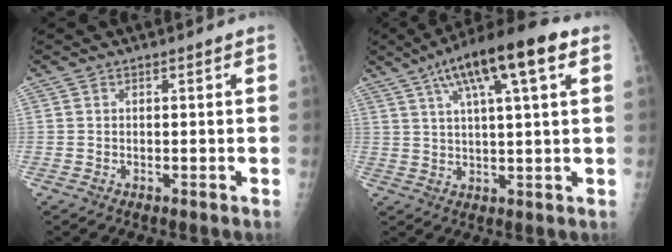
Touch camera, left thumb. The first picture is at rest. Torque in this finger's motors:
{"motor_torque": [0.80, -0.04, 1.20, -0.89, 0.36]}